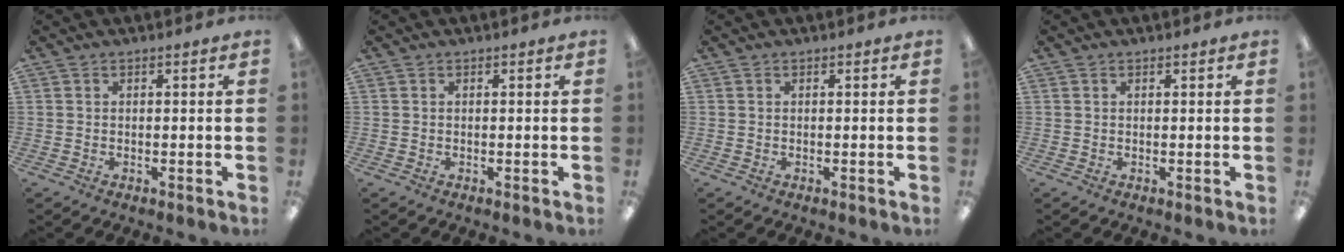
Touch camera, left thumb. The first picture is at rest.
{"total": 0.0}
{"total": 0.0}
{"total": 0.0}